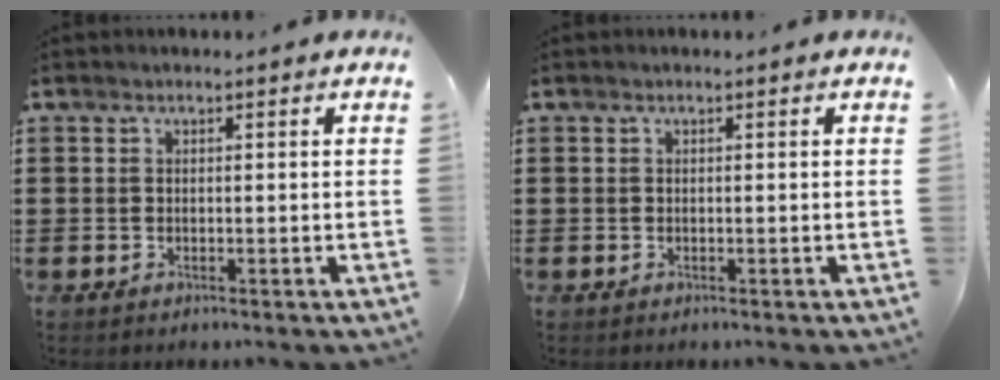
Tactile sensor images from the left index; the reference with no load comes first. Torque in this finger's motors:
{"motor_torque": [-0.01, -0.01, 0.00, 0.00]}